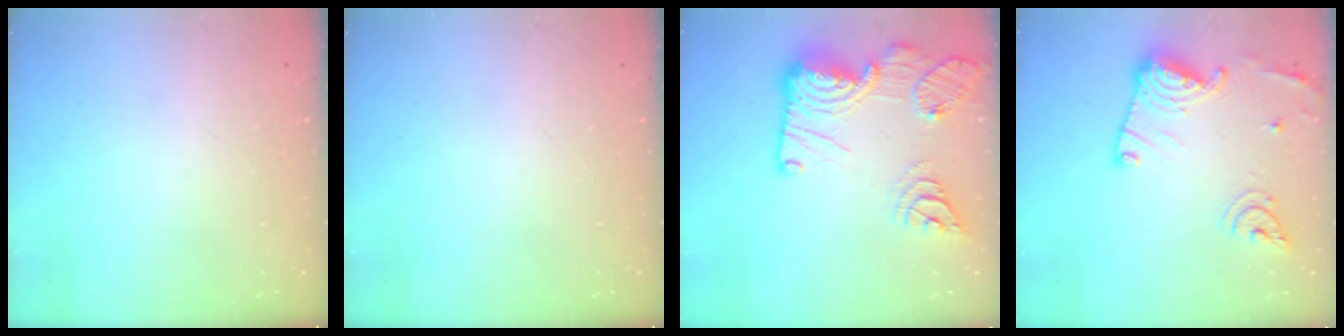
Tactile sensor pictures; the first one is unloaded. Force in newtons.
{"total": 0.0}
{"total": 22.9, "press": 22.8, "slide": 2.3}
{"total": 17.0, "press": 16.9, "slide": 1.7}